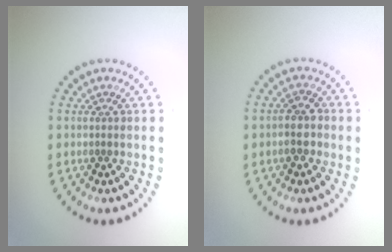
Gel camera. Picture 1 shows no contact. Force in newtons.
{"total": 2.0, "press": 1.9, "slide": 0.7}